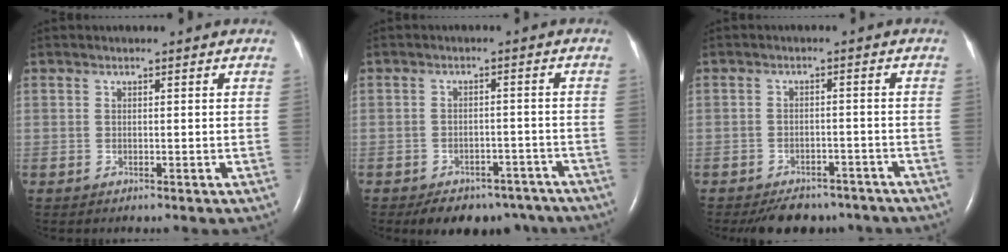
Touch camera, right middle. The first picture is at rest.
{"total": 10.8, "force": [-8.7, 5.5, 3.3], "torque": [-0.035, 0.008, -0.102]}
{"total": 8.3, "force": [-7.2, 3.5, 2.2], "torque": [-0.021, -0.002, -0.089]}